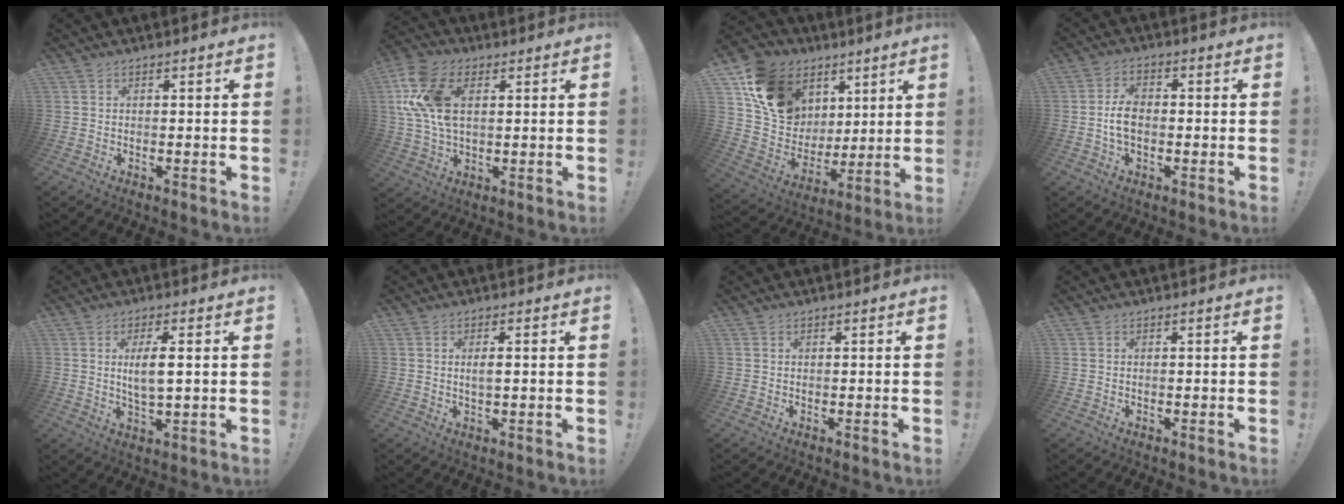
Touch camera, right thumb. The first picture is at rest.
{"total": 16.0, "force": [3.9, 10.2, 11.7], "torque": [-0.243, -0.002, 0.076]}
{"total": 17.2, "force": [8.5, 13.3, 6.9], "torque": [-0.116, -0.038, 0.180]}
{"total": 6.1, "force": [-0.8, 3.9, 4.6], "torque": [-0.081, 0.010, -0.015]}
{"total": 6.3, "force": [1.2, 1.7, 6.0], "torque": [-0.103, -0.010, 0.014]}
{"total": 2.4, "force": [0.1, 0.4, 2.4], "torque": [-0.043, -0.002, 0.000]}
{"total": 0.0}
{"total": 0.0}